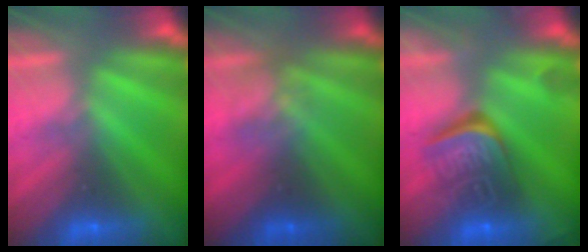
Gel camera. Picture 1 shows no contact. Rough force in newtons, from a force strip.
{"total": 2.4}
{"total": 9.3}